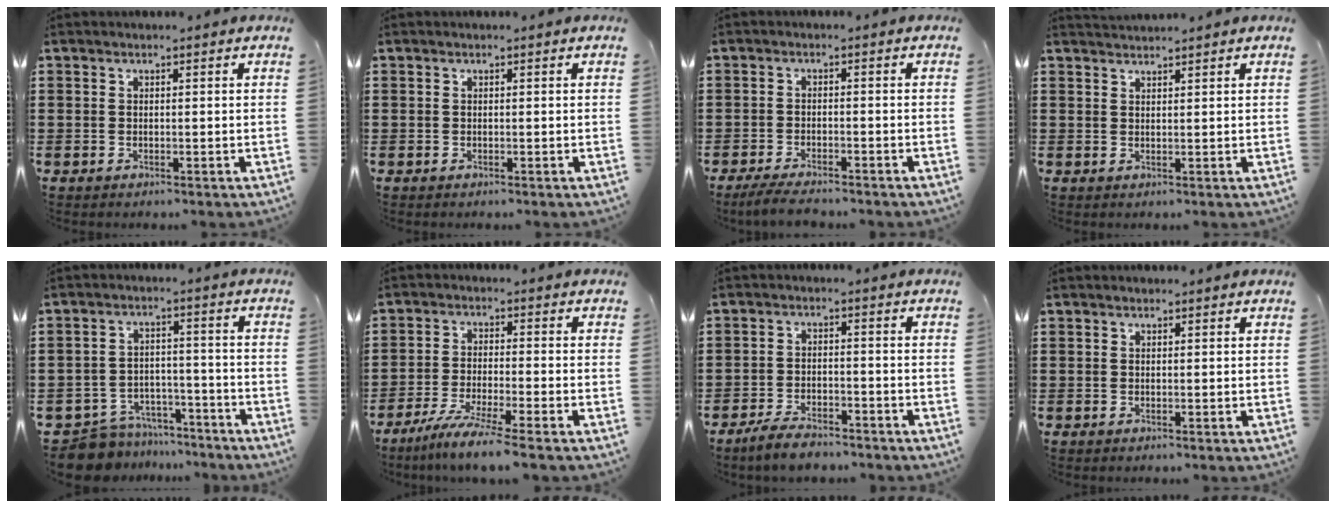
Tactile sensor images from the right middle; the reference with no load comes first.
{"total": 0.0}
{"total": 3.3, "force": [-3.0, 0.3, 1.2], "torque": [-0.034, -0.006, -0.063]}
{"total": 1.6, "force": [1.6, 0.0, 0.0], "torque": [-0.003, 0.001, 0.030]}
{"total": 7.2, "force": [-7.0, 1.5, 0.6], "torque": [-0.024, 0.013, -0.144]}
{"total": 5.4, "force": [-4.6, -0.6, 2.8], "torque": [-0.063, -0.023, -0.090]}
{"total": 4.2, "force": [-3.8, 0.9, 1.5], "torque": [-0.032, 0.004, -0.078]}
{"total": 0.0}